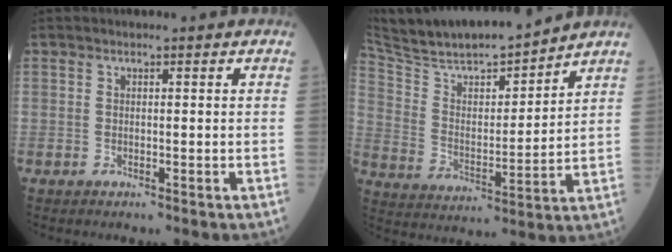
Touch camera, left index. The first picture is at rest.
{"total": 16.8, "force": [15.1, 1.8, 7.1], "torque": [-0.131, 0.000, 0.262]}